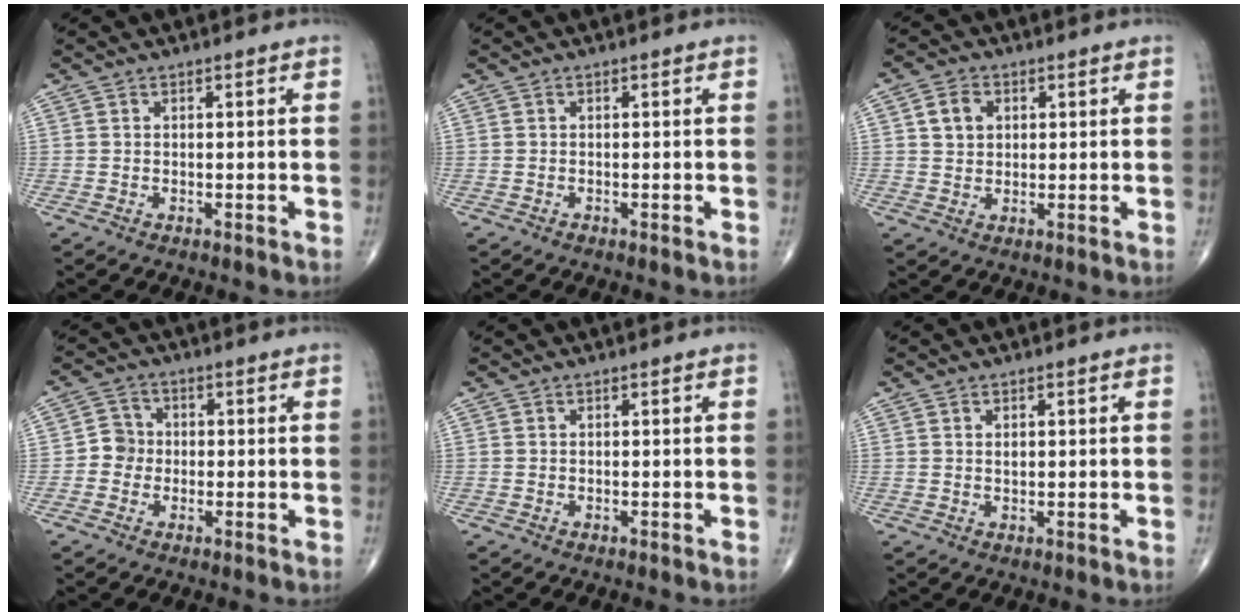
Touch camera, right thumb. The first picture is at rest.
{"total": 0.0}
{"total": 4.5, "force": [1.2, 3.6, 2.4], "torque": [-0.028, 0.000, 0.020]}
{"total": 3.9, "force": [-0.7, 3.7, 1.1], "torque": [0.005, 0.011, -0.023]}
{"total": 0.0}
{"total": 0.9, "force": [0.4, 0.6, 0.7], "torque": [-0.010, -0.002, 0.008]}